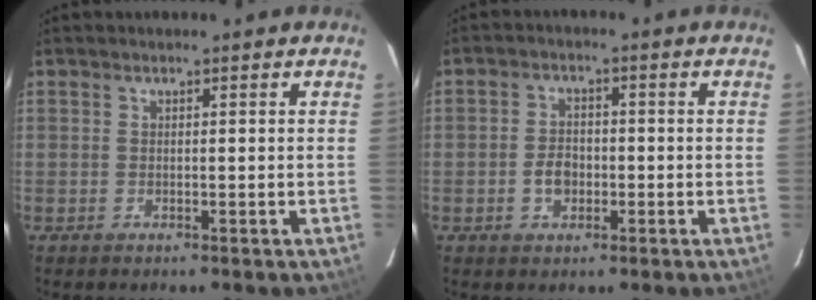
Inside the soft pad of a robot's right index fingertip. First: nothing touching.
{"total": 4.1, "force": [-1.2, 3.1, 2.3], "torque": [-0.044, 0.008, -0.018]}